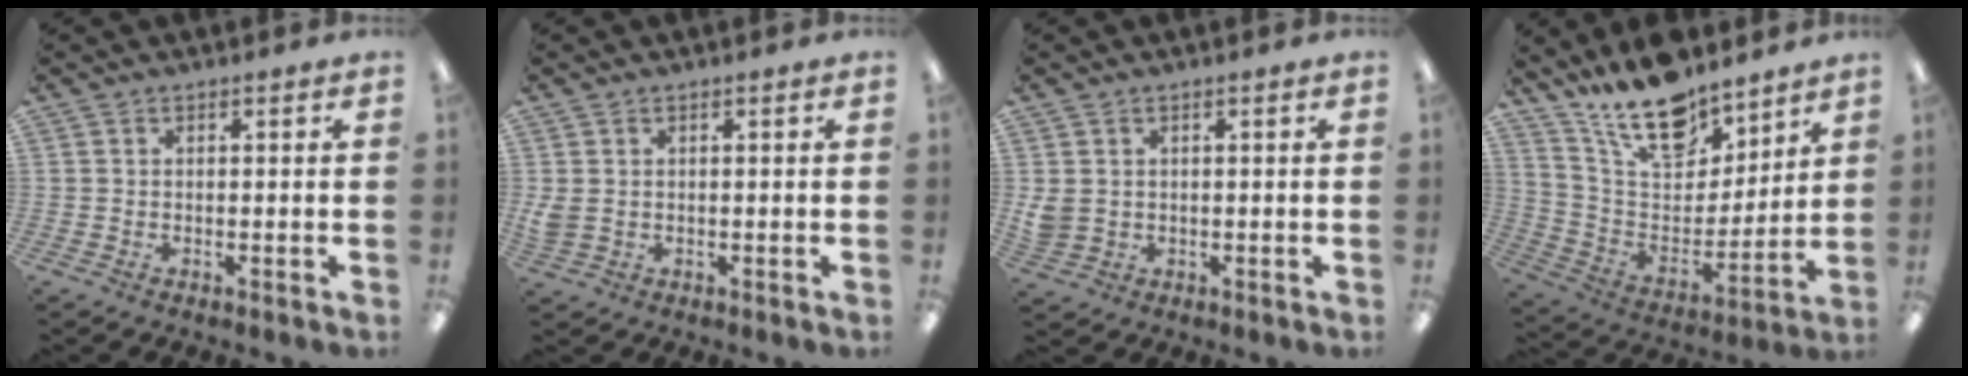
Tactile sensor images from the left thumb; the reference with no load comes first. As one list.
[{"total": 2.3, "force": [0.6, 1.7, 1.4], "torque": [-0.028, 0.003, 0.011]}, {"total": 2.9, "force": [0.9, 2.5, 1.3], "torque": [-0.027, 0.003, 0.019]}, {"total": 18.5, "force": [14.6, 7.7, 8.3], "torque": [-0.157, -0.092, 0.260]}]